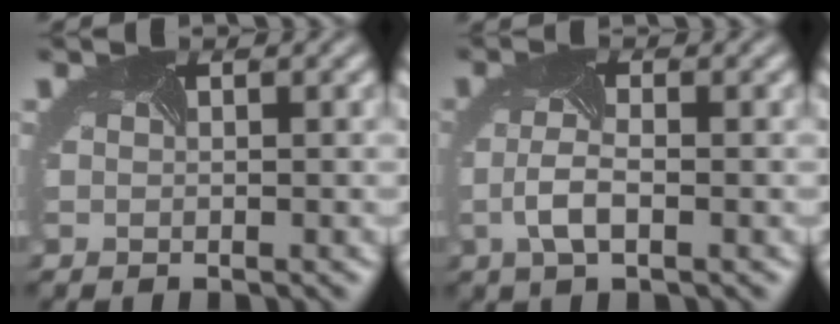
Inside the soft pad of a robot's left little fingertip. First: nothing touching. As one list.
[{"total": 2.7, "force": [-0.7, 0.9, 2.4], "torque": [-0.064, -0.005, -0.015]}]